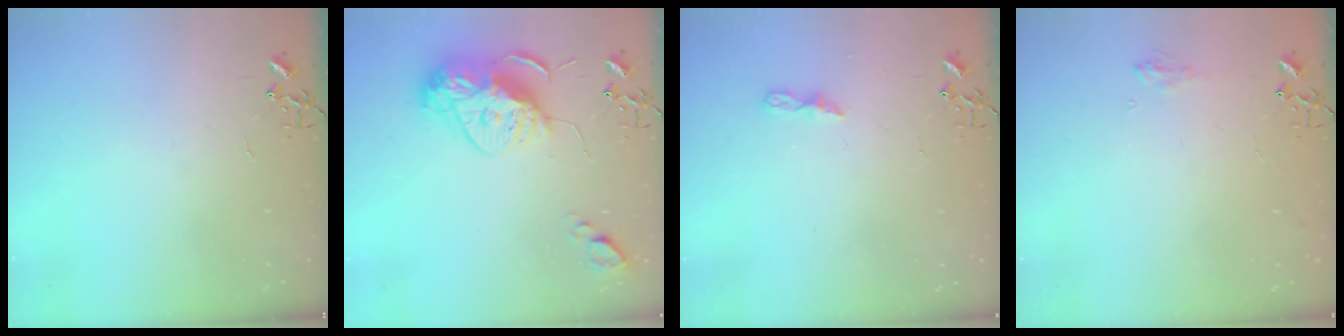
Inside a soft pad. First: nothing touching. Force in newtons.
{"total": 15.3, "press": 15.3, "slide": 1.3}
{"total": 5.3, "press": 5.3, "slide": 0.6}
{"total": 5.8, "press": 5.7, "slide": 0.7}